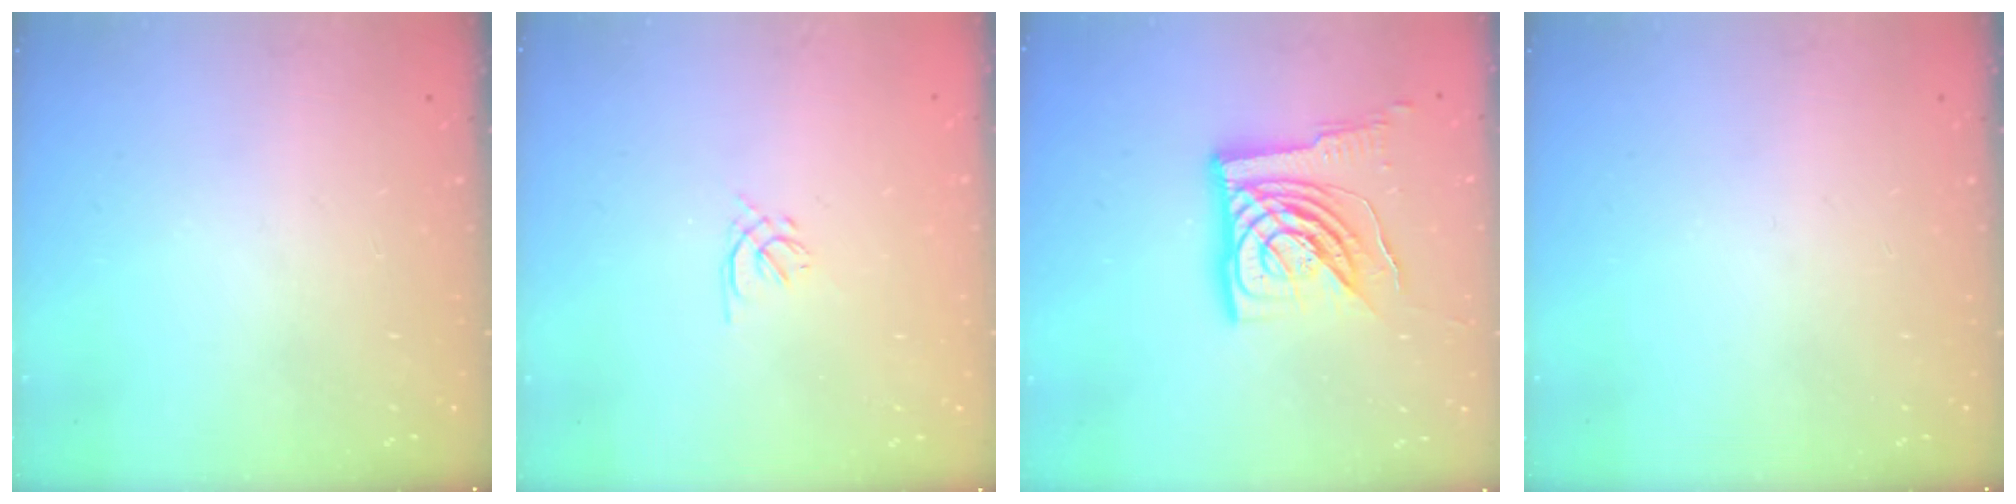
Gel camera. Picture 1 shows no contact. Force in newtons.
{"total": 1.4, "press": 1.3, "slide": 0.5}
{"total": 15.5, "press": 15.4, "slide": 1.8}
{"total": 0.0}